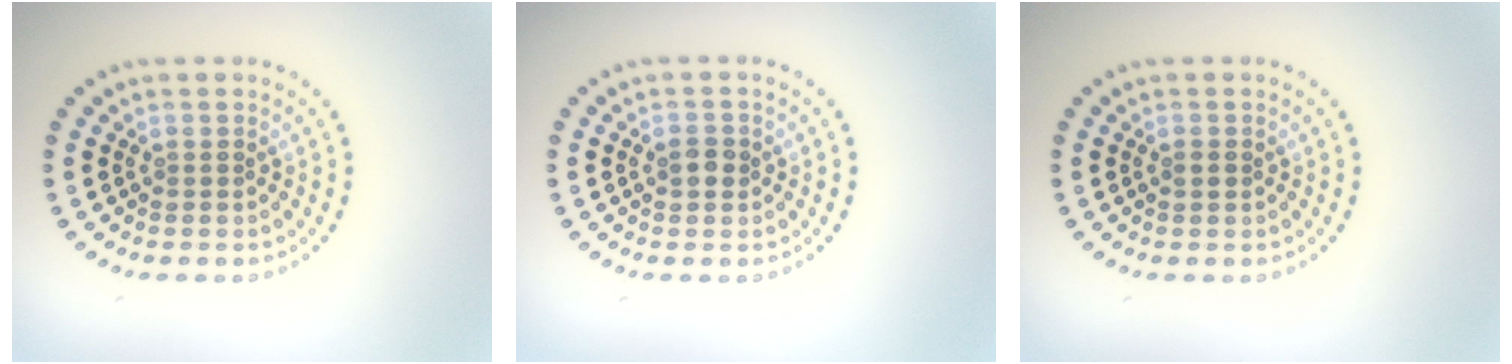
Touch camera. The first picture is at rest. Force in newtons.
{"total": 1.4, "press": 1.4, "slide": 0.1}
{"total": 0.7, "press": 0.7, "slide": 0.0}